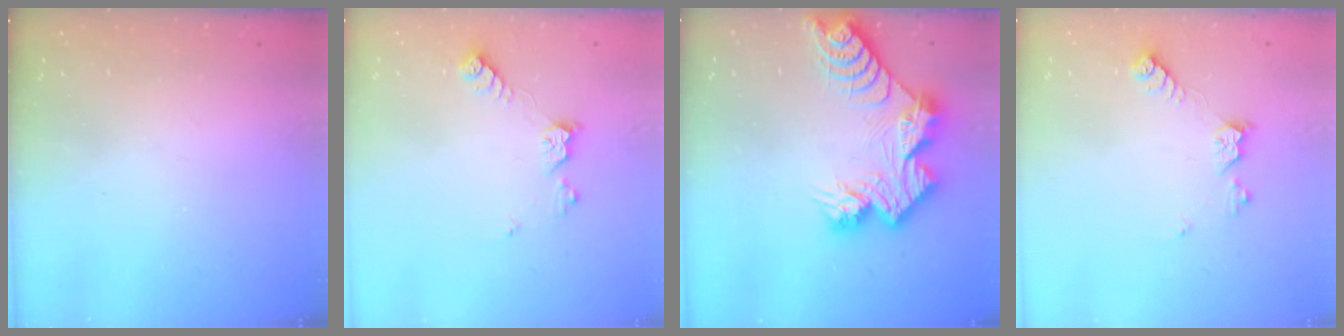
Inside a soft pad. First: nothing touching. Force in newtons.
{"total": 8.8, "press": 8.8, "slide": 0.4}
{"total": 13.4, "press": 13.4, "slide": 1.1}
{"total": 8.8, "press": 8.8, "slide": 0.4}